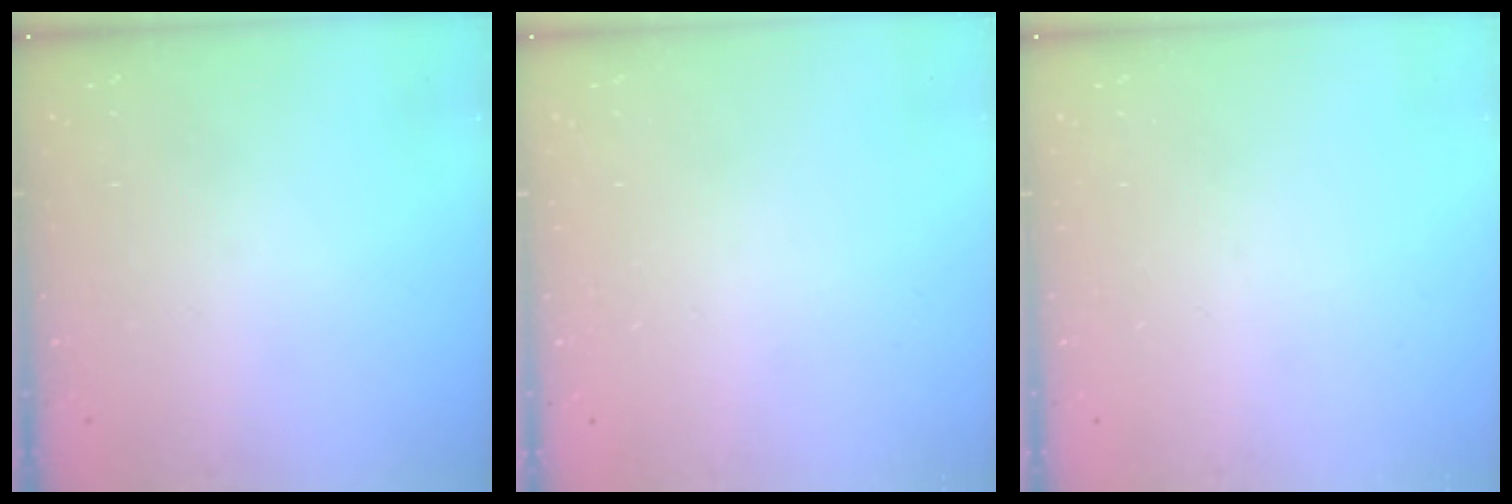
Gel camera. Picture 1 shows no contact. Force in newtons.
{"total": 2.6, "press": 2.6, "slide": 0.2}
{"total": 0.0}